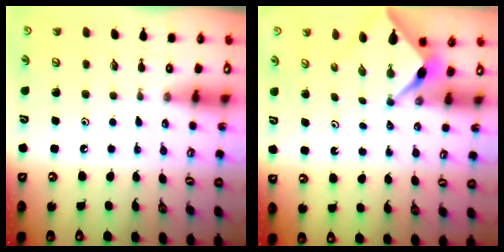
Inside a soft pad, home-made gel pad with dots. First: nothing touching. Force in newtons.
{"total": 2.2, "press": 2.2, "slide": 0.3}